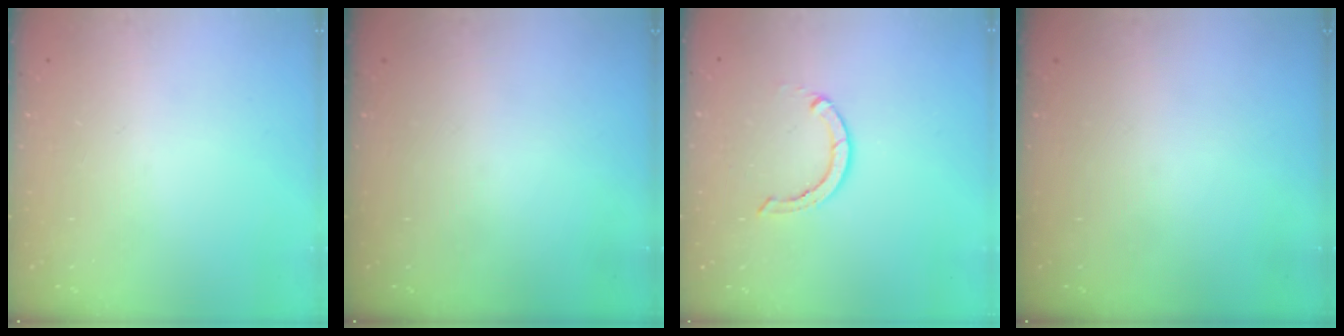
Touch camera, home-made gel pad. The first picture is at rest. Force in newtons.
{"total": 0.0}
{"total": 2.9, "press": 2.9, "slide": 0.1}
{"total": 0.0}